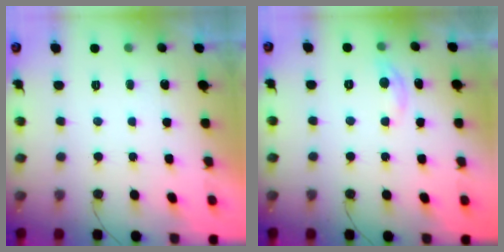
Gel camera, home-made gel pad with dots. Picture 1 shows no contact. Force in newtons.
{"total": 6.1, "press": 6.0, "slide": 0.9}